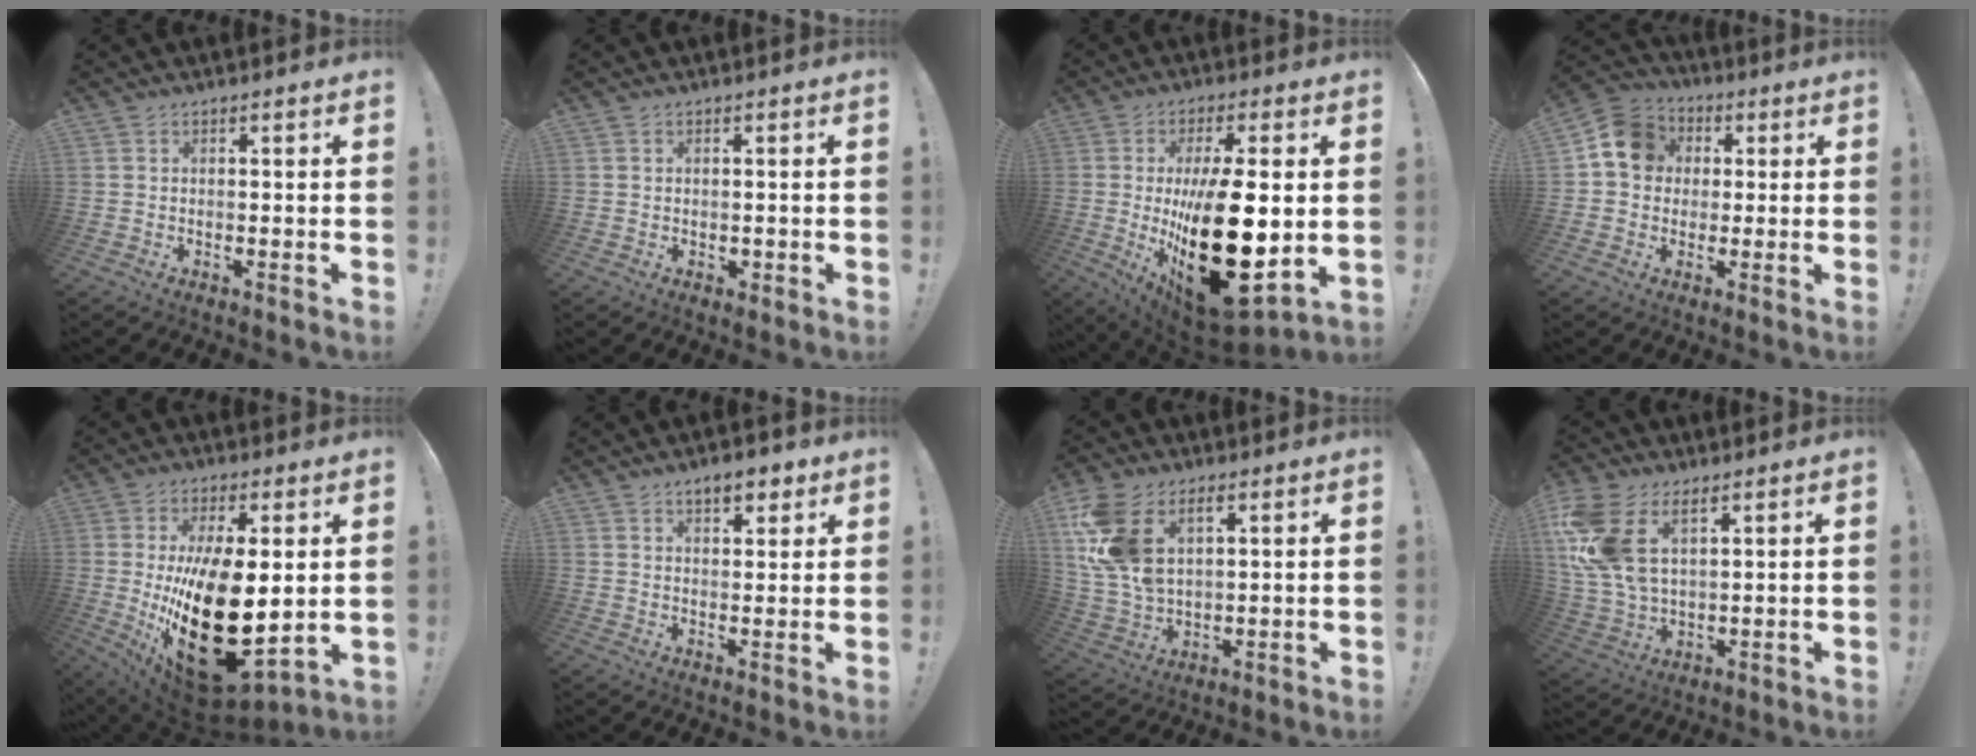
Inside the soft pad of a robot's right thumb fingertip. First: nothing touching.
{"total": 1.0, "force": [0.0, 0.9, 0.3], "torque": [0.000, 0.002, -0.001]}
{"total": 28.6, "force": [-1.6, 12.7, 25.5], "torque": [-0.433, -0.017, -0.004]}
{"total": 11.6, "force": [2.5, 10.0, 5.3], "torque": [-0.069, 0.007, 0.052]}
{"total": 26.9, "force": [-0.7, 13.7, 23.1], "torque": [-0.401, -0.031, 0.019]}
{"total": 5.9, "force": [4.1, 2.8, 3.2], "torque": [-0.038, -0.016, 0.071]}
{"total": 14.4, "force": [6.2, 8.9, 9.5], "torque": [-0.198, -0.018, 0.118]}
{"total": 15.3, "force": [7.1, 9.2, 9.9], "torque": [-0.215, -0.025, 0.136]}